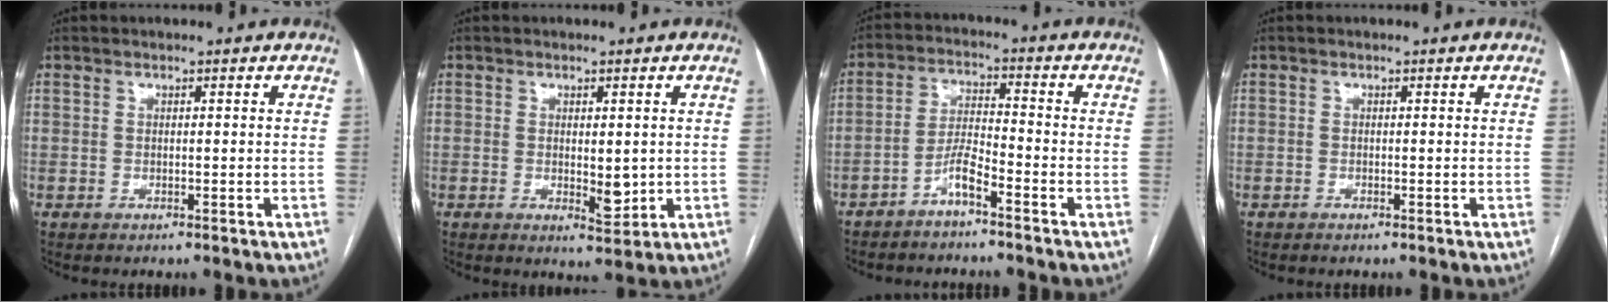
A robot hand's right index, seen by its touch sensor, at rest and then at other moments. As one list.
[{"total": 3.6, "force": [-0.2, 1.5, 3.3], "torque": [-0.048, -0.007, 0.003]}, {"total": 4.7, "force": [-3.4, 0.3, 3.2], "torque": [-0.068, 0.006, -0.069]}, {"total": 0.0}]